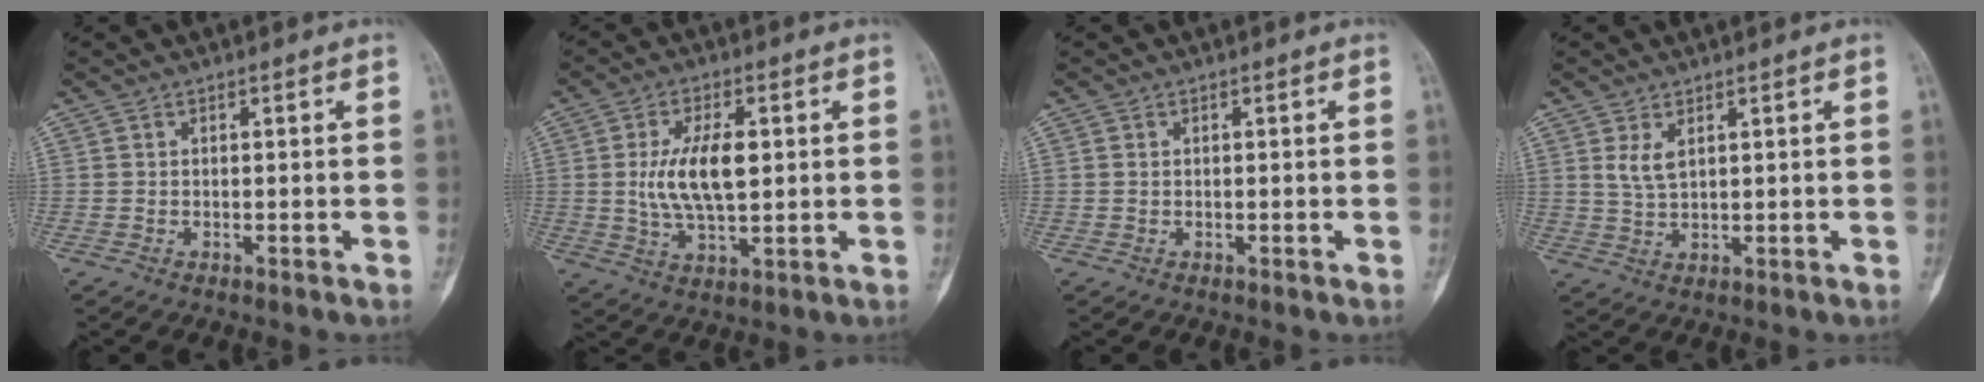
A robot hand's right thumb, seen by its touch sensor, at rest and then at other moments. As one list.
[{"total": 10.3, "force": [1.1, 4.8, 9.1], "torque": [-0.167, -0.004, 0.024]}, {"total": 0.6, "force": [0.2, 0.4, 0.4], "torque": [-0.011, 0.002, 0.004]}, {"total": 3.6, "force": [1.6, 1.6, 2.7], "torque": [-0.054, -0.009, 0.040]}]